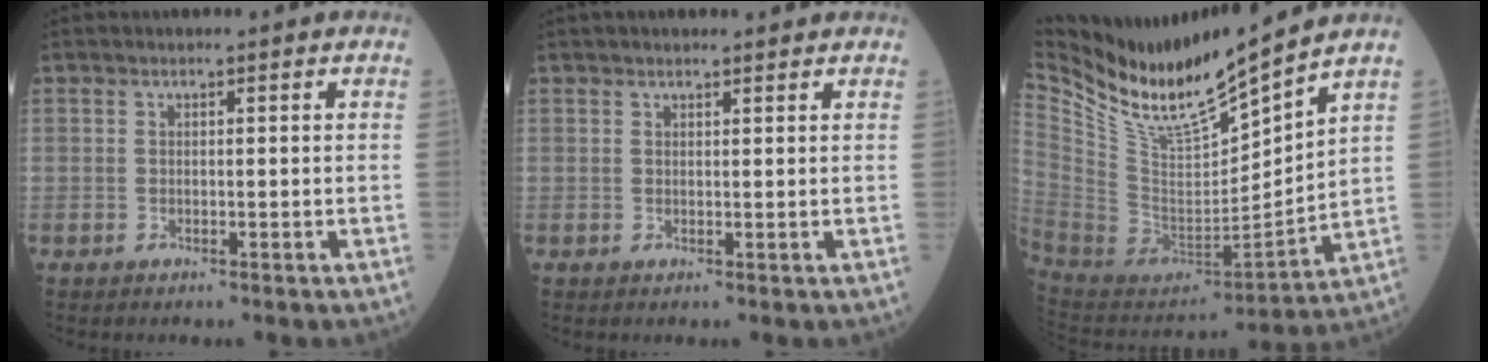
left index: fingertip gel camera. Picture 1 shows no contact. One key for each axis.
{"total": 3.2, "fx": 2.8, "fy": 0.7, "fz": 1.3, "tx": -0.015, "ty": 0.022, "tz": 0.035}
{"total": 14.6, "fx": 12.8, "fy": 1.0, "fz": 7.1, "tx": -0.142, "ty": -0.022, "tz": 0.261}